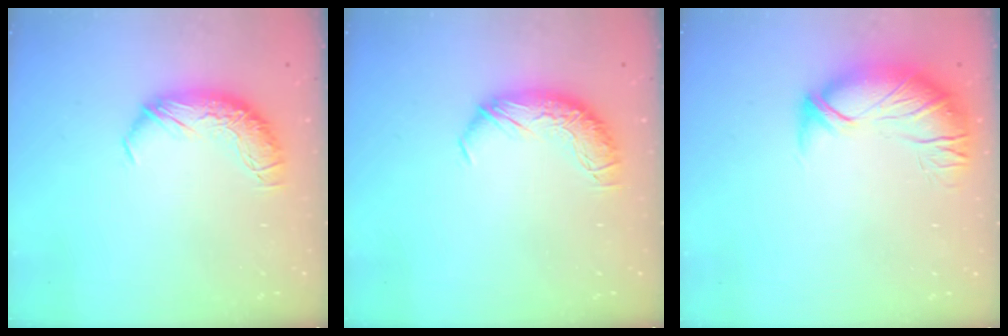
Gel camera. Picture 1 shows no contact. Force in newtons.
{"total": 0.0}
{"total": 2.7, "press": 1.2, "slide": 2.4}